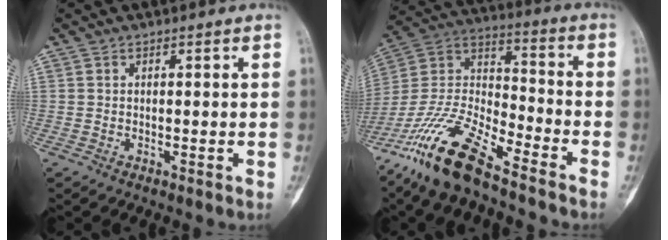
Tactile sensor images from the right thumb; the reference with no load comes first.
{"total": 18.7, "force": [-13.6, 5.2, 11.6], "torque": [-0.240, 0.061, -0.260]}